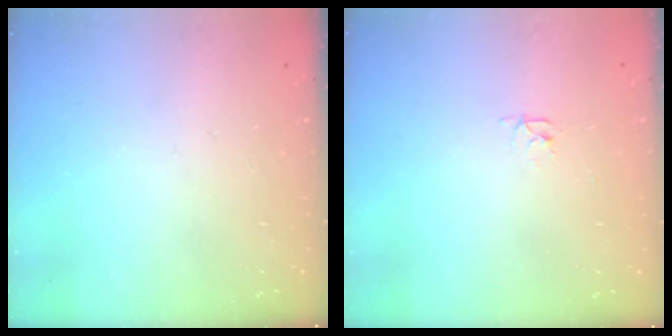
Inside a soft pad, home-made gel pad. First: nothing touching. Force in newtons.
{"total": 2.4, "press": 2.4, "slide": 0.3}